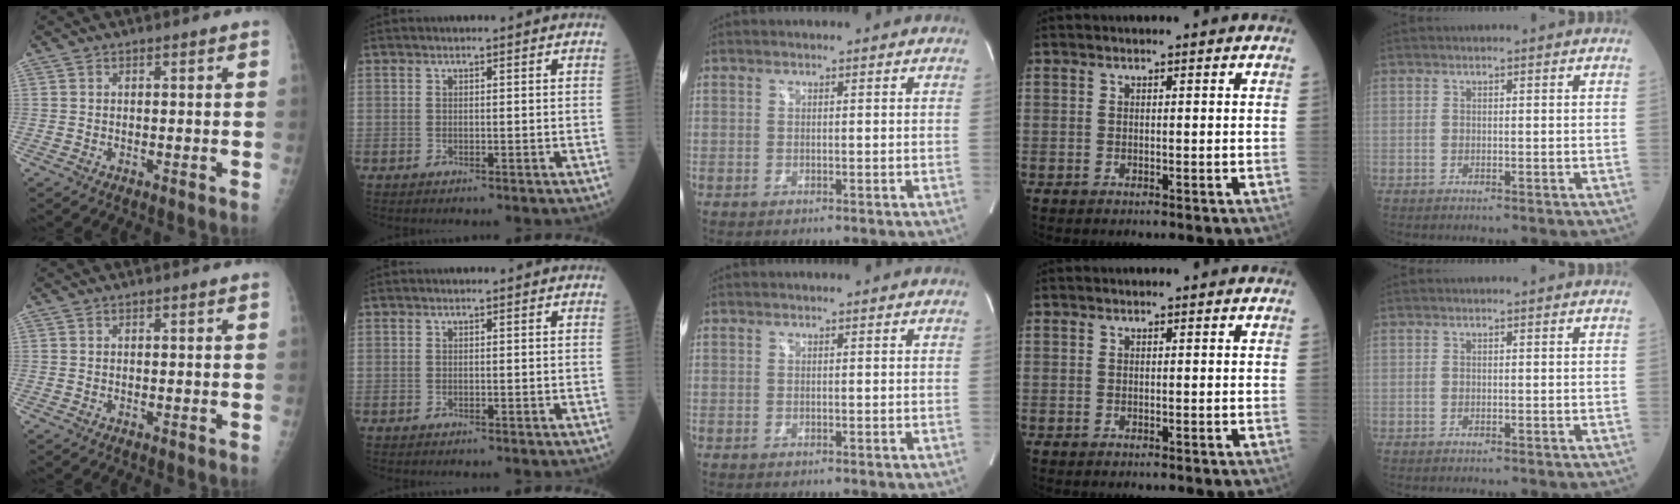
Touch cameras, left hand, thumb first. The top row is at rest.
{}